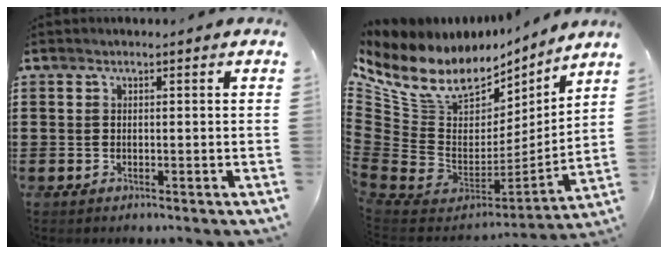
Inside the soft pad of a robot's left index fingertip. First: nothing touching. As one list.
[{"total": 12.4, "force": [8.0, 7.4, 6.0], "torque": [-0.170, -0.067, 0.141]}]